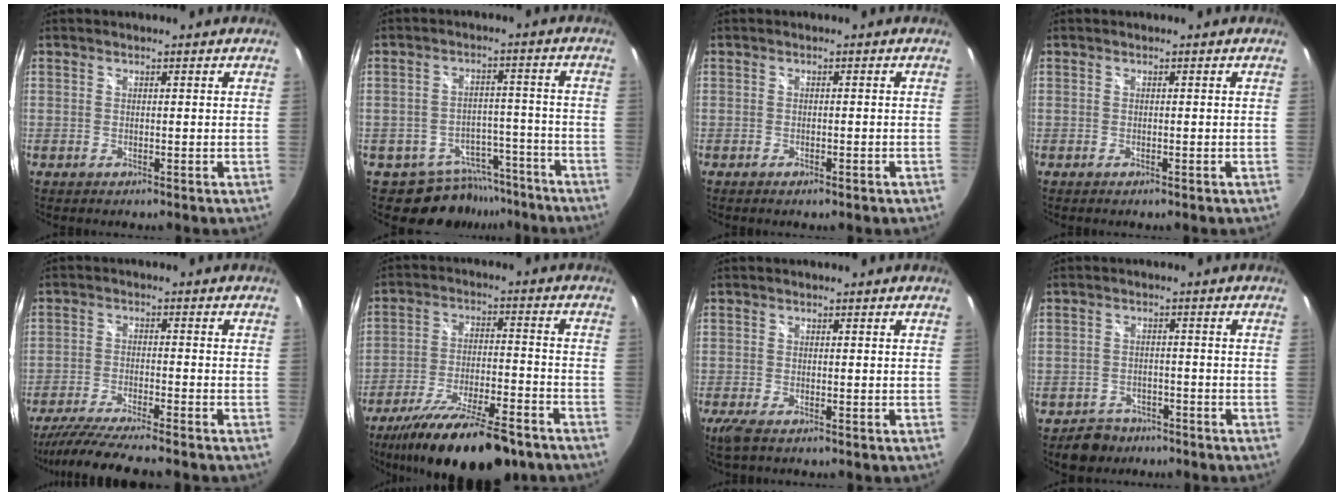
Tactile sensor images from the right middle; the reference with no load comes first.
{"total": 10.0, "force": [-8.1, 5.7, 1.1], "torque": [-0.023, 0.024, -0.101]}
{"total": 2.4, "force": [-1.8, 0.9, 1.5], "torque": [-0.024, -0.008, -0.023]}
{"total": 0.6, "force": [-0.5, 0.1, 0.3], "torque": [-0.003, -0.002, -0.008]}
{"total": 11.9, "force": [-10.5, 0.1, 5.6], "torque": [-0.126, -0.029, -0.180]}
{"total": 20.8, "force": [-16.2, 5.1, 12.0], "torque": [-0.219, -0.041, -0.250]}
{"total": 3.3, "force": [-2.2, 0.6, 2.4], "torque": [-0.049, -0.015, -0.040]}
{"total": 5.1, "force": [-3.9, 3.3, 0.5], "torque": [-0.025, 0.010, -0.058]}